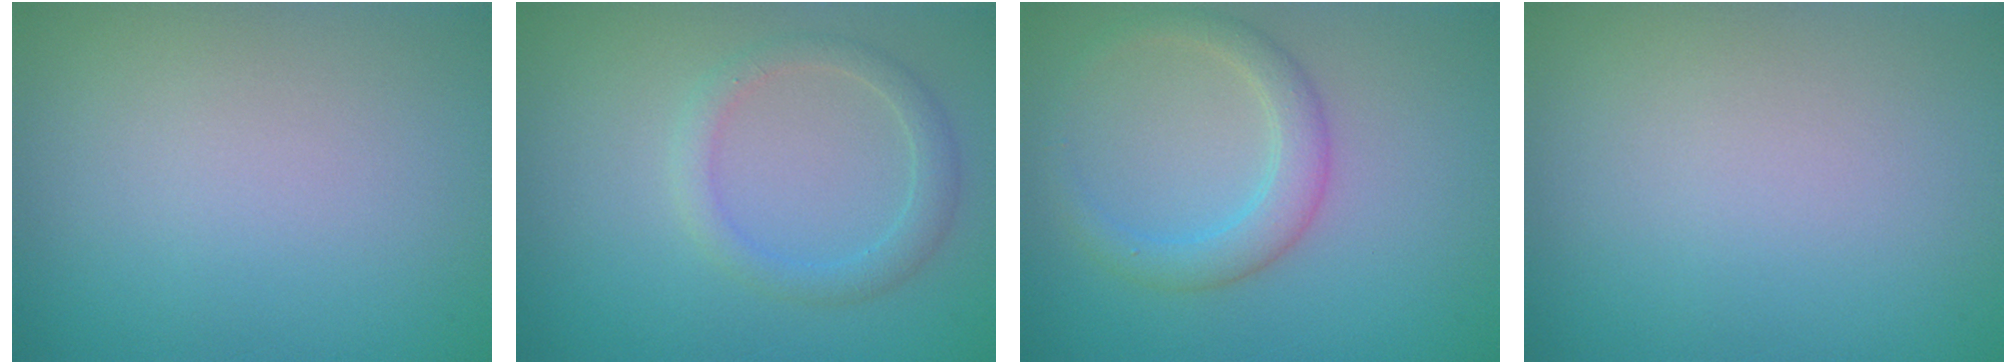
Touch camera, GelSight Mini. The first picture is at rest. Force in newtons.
{"total": 2.2, "press": 2.2, "slide": 0.1}
{"total": 2.8, "press": 2.8, "slide": 0.2}
{"total": 0.0}